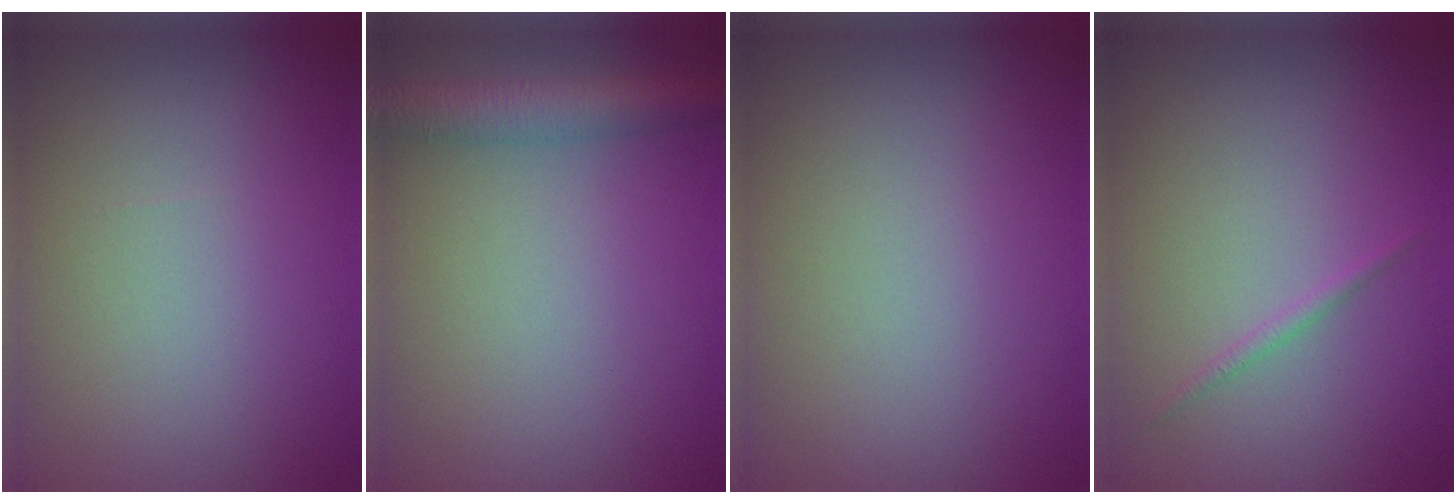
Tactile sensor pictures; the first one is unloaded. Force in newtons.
{"total": 4.2, "press": 4.2, "slide": 0.1}
{"total": 0.0}
{"total": 0.7, "press": 0.7, "slide": 0.0}